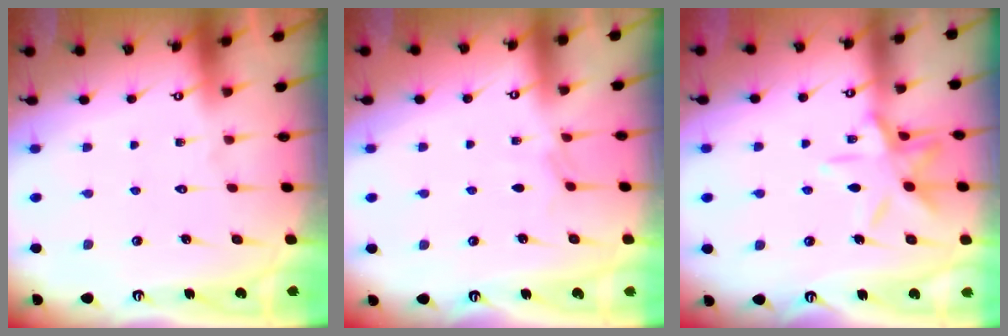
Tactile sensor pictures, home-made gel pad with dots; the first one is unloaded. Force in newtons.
{"total": 2.2, "press": 2.1, "slide": 0.4}
{"total": 11.6, "press": 11.5, "slide": 0.8}